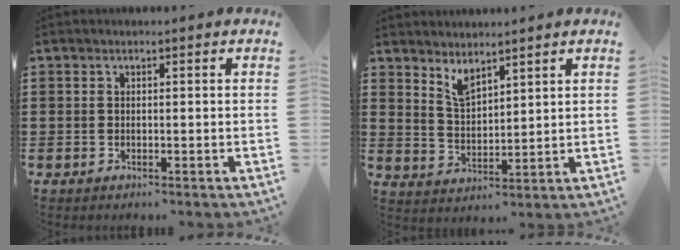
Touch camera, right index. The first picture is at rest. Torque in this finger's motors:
{"motor_torque": [0.00, 0.09, 0.05, 0.08]}